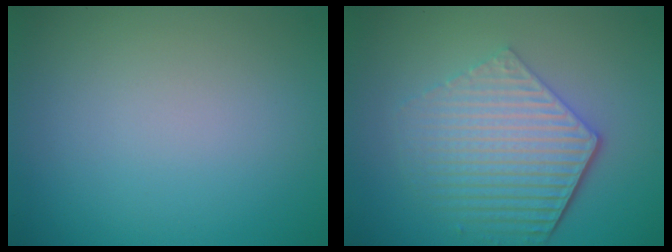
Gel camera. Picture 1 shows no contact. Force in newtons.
{"total": 6.0, "press": 4.4, "slide": 4.0}